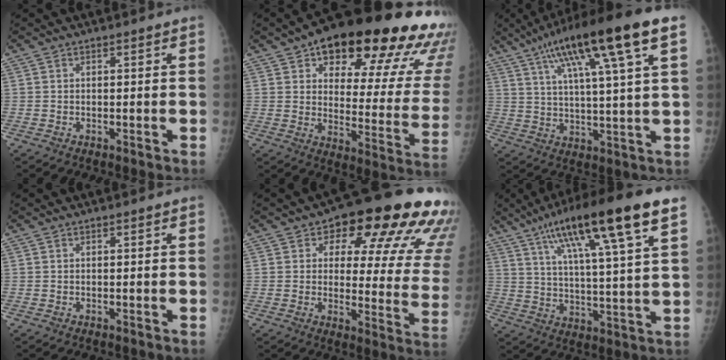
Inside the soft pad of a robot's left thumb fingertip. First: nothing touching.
{"total": 29.2, "force": [17.4, 10.8, 20.8], "torque": [-0.237, -0.041, 0.229]}
{"total": 18.9, "force": [9.3, 2.1, 16.3], "torque": [-0.270, 0.001, 0.150]}
{"total": 0.0}
{"total": 21.9, "force": [11.8, 9.1, 16.0], "torque": [-0.153, -0.042, 0.140]}
{"total": 20.7, "force": [11.2, 2.7, 17.2], "torque": [-0.281, -0.015, 0.183]}